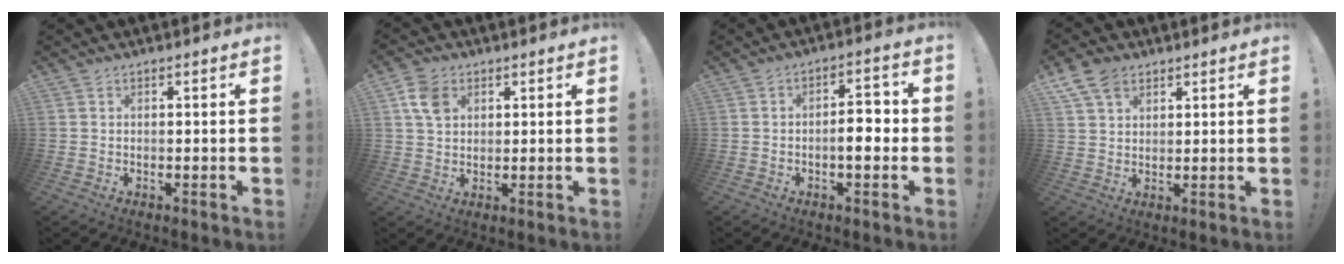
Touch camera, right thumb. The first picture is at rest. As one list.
[{"total": 7.1, "force": [2.9, 5.3, 3.9], "torque": [-0.063, 0.002, 0.059]}, {"total": 7.3, "force": [-1.3, 3.1, 6.5], "torque": [-0.089, 0.009, -0.026]}, {"total": 7.8, "force": [4.8, 5.0, 3.6], "torque": [-0.073, -0.013, 0.096]}]